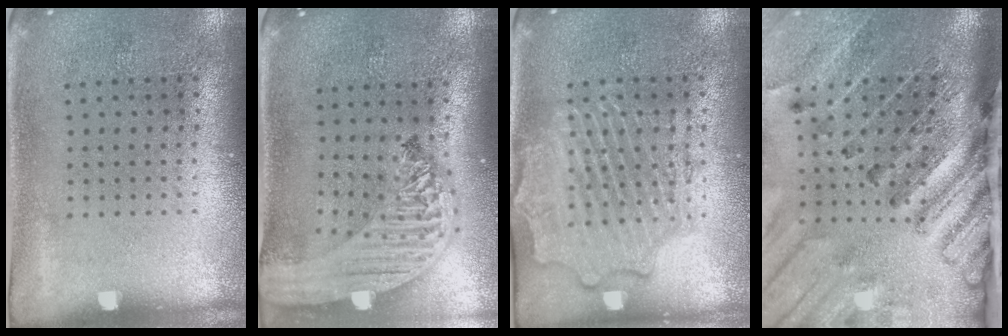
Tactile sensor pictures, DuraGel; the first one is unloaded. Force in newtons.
{"total": 2.8, "press": 2.3, "slide": 1.7}
{"total": 2.2, "press": 2.2, "slide": 0.2}
{"total": 4.5, "press": 3.3, "slide": 3.0}